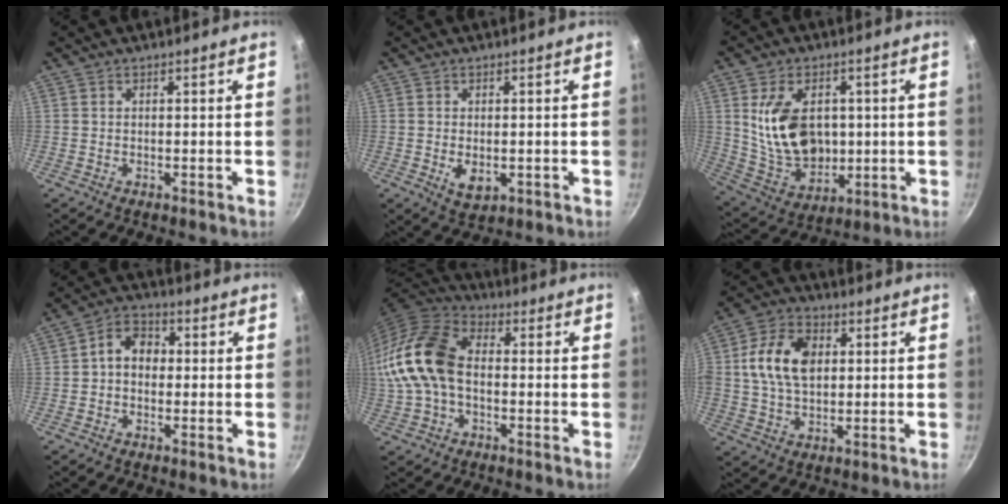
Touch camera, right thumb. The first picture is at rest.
{"total": 4.3, "force": [-0.7, 2.7, 3.3], "torque": [-0.049, -0.008, -0.003]}
{"total": 16.0, "force": [2.0, 11.0, 11.4], "torque": [-0.174, -0.019, 0.054]}
{"total": 6.9, "force": [0.3, 5.4, 4.4], "torque": [-0.040, 0.018, -0.011]}
{"total": 16.2, "force": [-0.6, 10.9, 11.9], "torque": [-0.235, 0.041, -0.025]}
{"total": 12.4, "force": [2.0, 8.3, 9.0], "torque": [-0.149, 0.009, 0.026]}